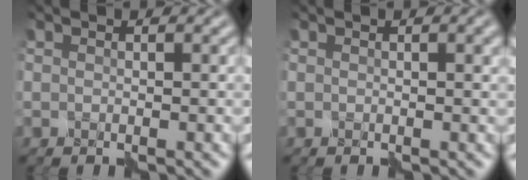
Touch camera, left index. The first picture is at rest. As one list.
[{"total": 1.1, "force": [0.4, 0.2, 1.0], "torque": [-0.017, 0.003, 0.002]}]